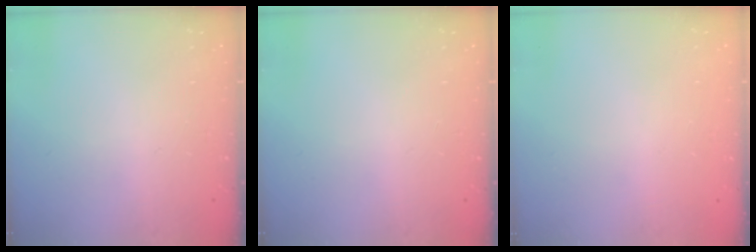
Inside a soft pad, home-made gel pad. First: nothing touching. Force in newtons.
{"total": 0.0}
{"total": 0.0}